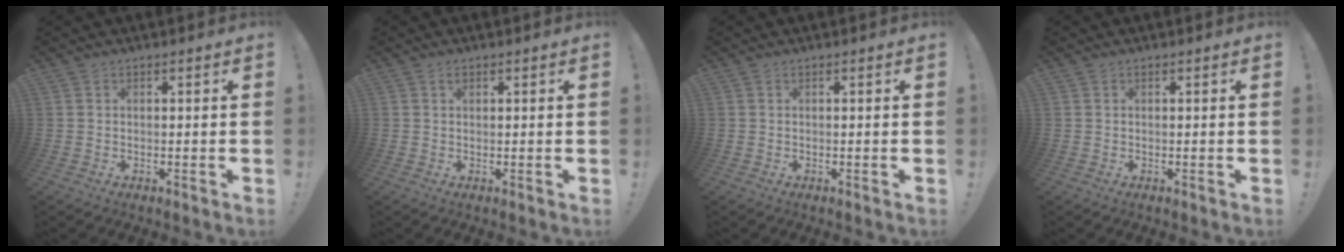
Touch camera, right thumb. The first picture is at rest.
{"total": 0.6, "force": [0.3, 0.5, 0.2], "torque": [-0.005, 0.002, 0.006]}
{"total": 0.0}
{"total": 0.0}